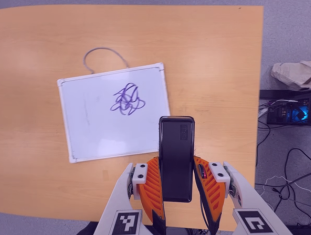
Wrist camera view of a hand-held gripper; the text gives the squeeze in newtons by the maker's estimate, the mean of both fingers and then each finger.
{"total": 3.8, "left": 2.2, "right": 5.4}